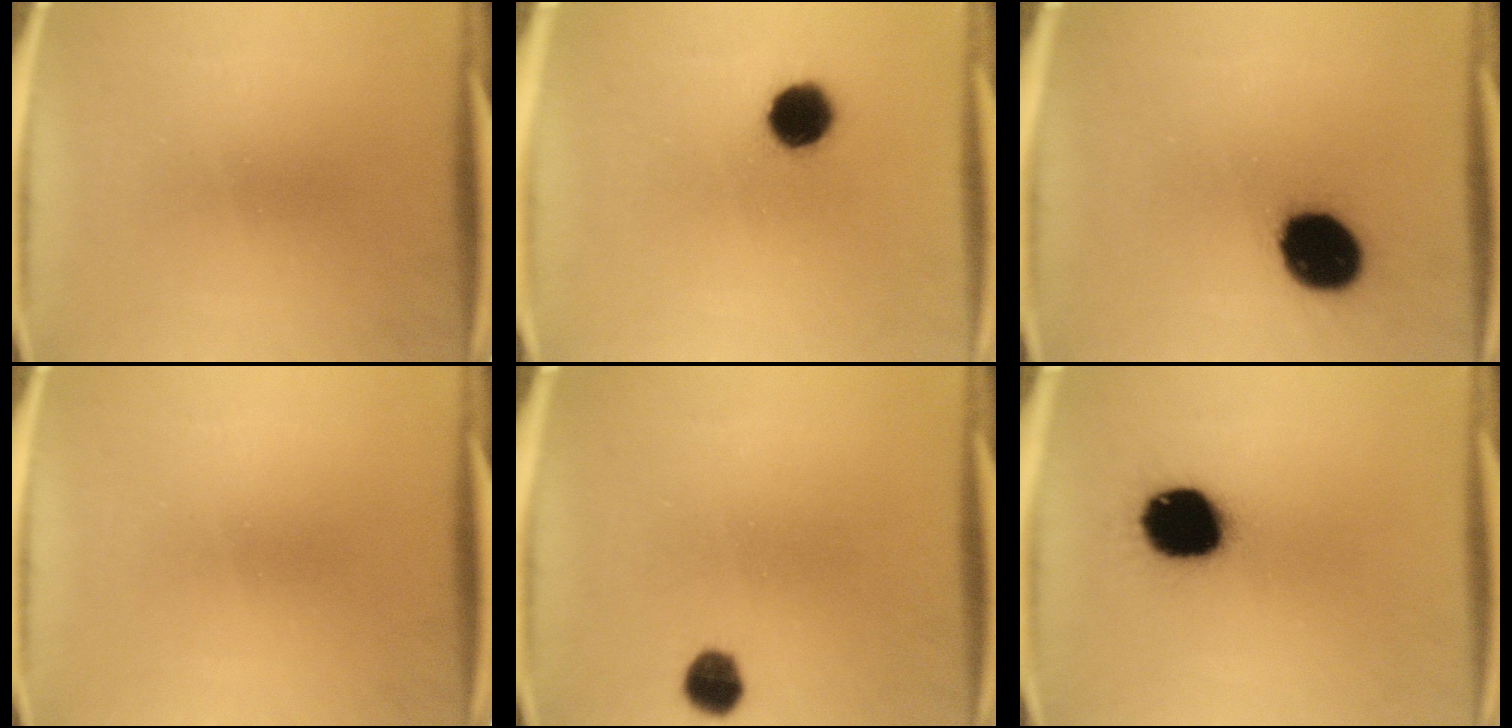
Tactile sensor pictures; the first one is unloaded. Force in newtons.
{"total": 8.9}
{"total": 15.8}
{"total": 0.0}
{"total": 4.5}
{"total": 16.7}